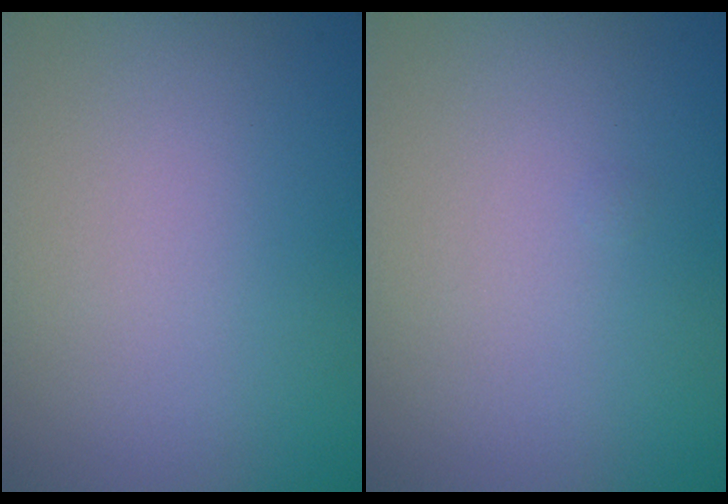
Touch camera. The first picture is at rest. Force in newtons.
{"total": 0.0}